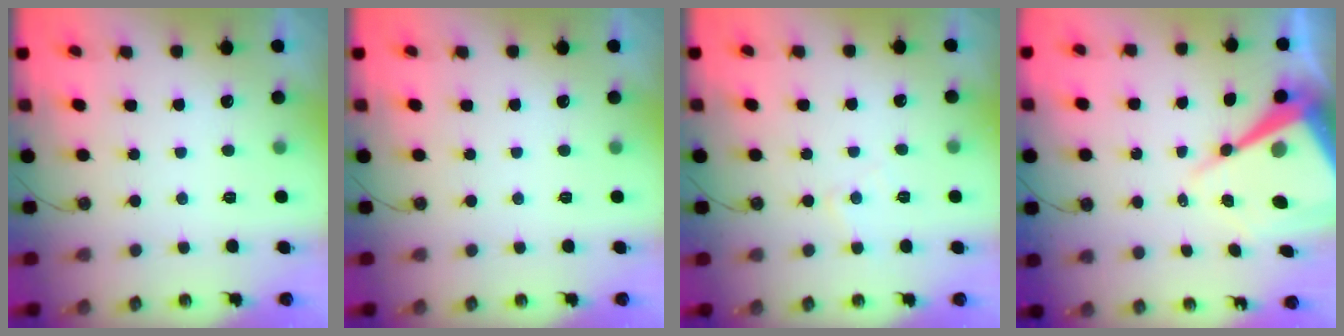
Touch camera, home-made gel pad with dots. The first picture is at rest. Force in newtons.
{"total": 0.0}
{"total": 5.4, "press": 5.4, "slide": 0.9}
{"total": 17.5, "press": 17.4, "slide": 1.8}